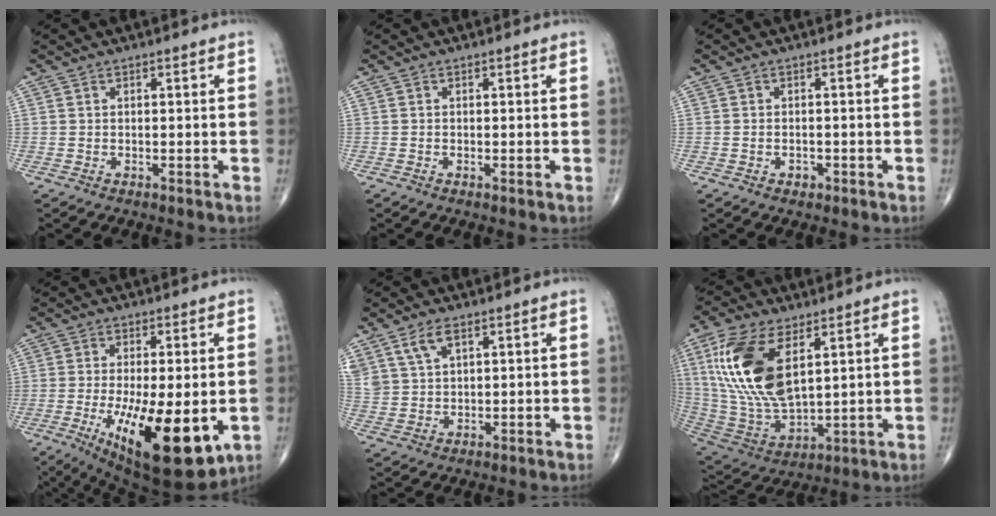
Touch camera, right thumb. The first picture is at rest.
{"total": 0.0}
{"total": 1.4, "force": [-0.7, 1.0, 0.6], "torque": [-0.008, 0.005, -0.007]}
{"total": 18.4, "force": [-5.0, 6.3, 16.5], "torque": [-0.254, -0.026, -0.058]}
{"total": 6.1, "force": [3.5, 3.2, 3.9], "torque": [-0.079, -0.006, 0.079]}
{"total": 19.8, "force": [6.7, 9.5, 16.0], "torque": [-0.326, -0.027, 0.135]}